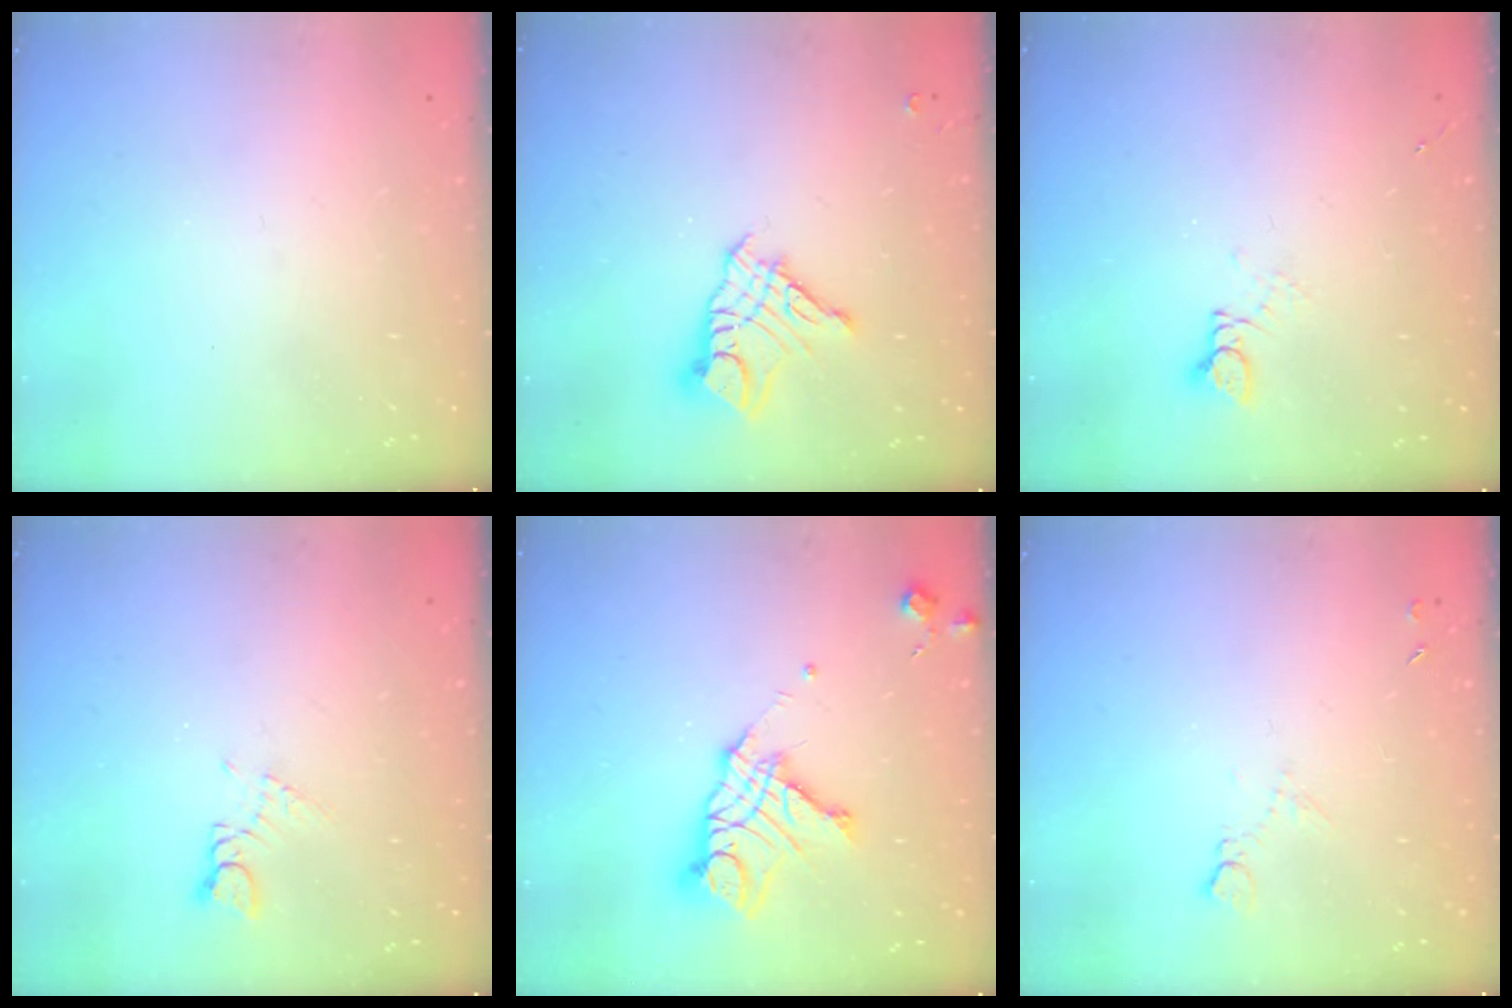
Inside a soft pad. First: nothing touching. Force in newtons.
{"total": 10.5, "press": 10.5, "slide": 1.0}
{"total": 2.4, "press": 2.4, "slide": 0.2}
{"total": 1.4, "press": 1.4, "slide": 0.2}
{"total": 14.8, "press": 14.7, "slide": 1.4}
{"total": 6.1, "press": 6.1, "slide": 0.7}